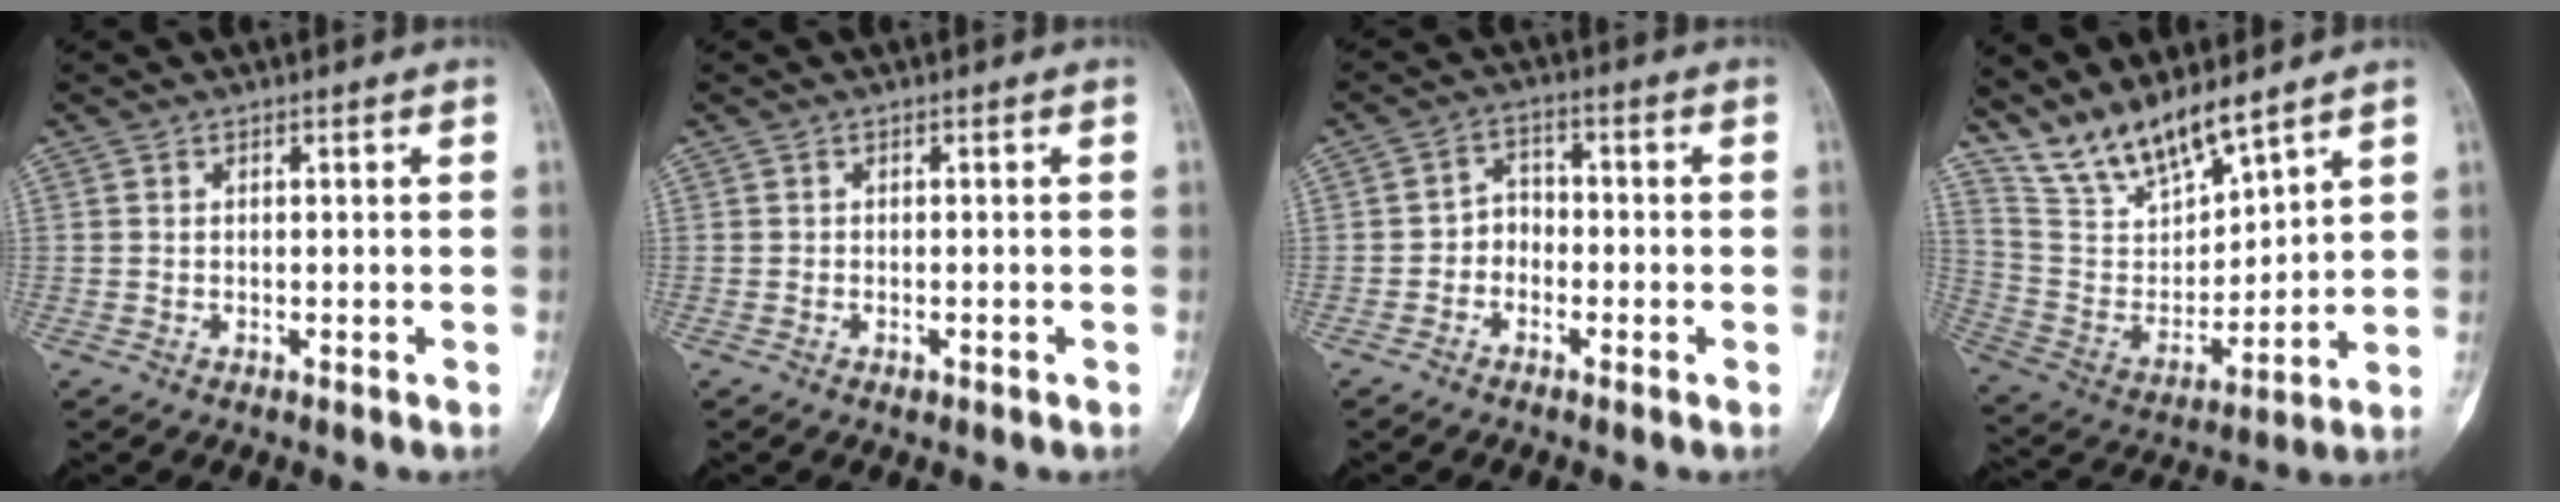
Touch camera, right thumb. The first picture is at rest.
{"total": 0.6, "force": [-0.3, 0.3, 0.5], "torque": [-0.004, 0.004, -0.002]}
{"total": 5.1, "force": [-1.6, 4.2, 2.5], "torque": [-0.007, 0.025, -0.041]}
{"total": 13.4, "force": [11.5, 3.3, 5.8], "torque": [-0.092, -0.060, 0.236]}